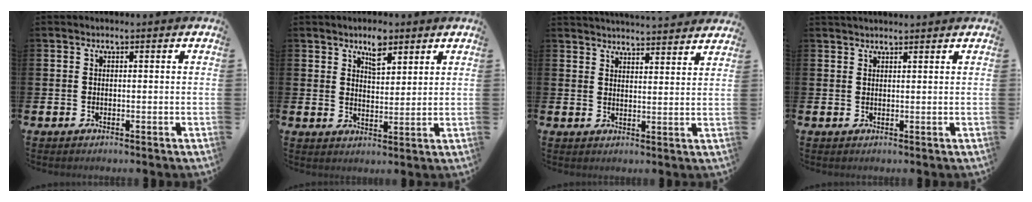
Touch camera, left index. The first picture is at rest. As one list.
[{"total": 4.8, "force": [4.1, 1.8, 1.9], "torque": [-0.028, -0.019, 0.070]}, {"total": 4.2, "force": [4.2, -0.2, -0.2], "torque": [-0.004, -0.029, 0.076]}, {"total": 1.4, "force": [1.4, 0.1, 0.1], "torque": [-0.003, -0.003, 0.026]}]